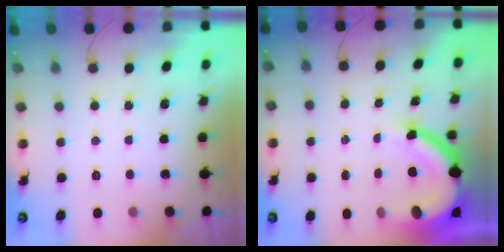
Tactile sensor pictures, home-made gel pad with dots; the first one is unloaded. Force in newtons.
{"total": 12.5, "press": 12.4, "slide": 1.5}